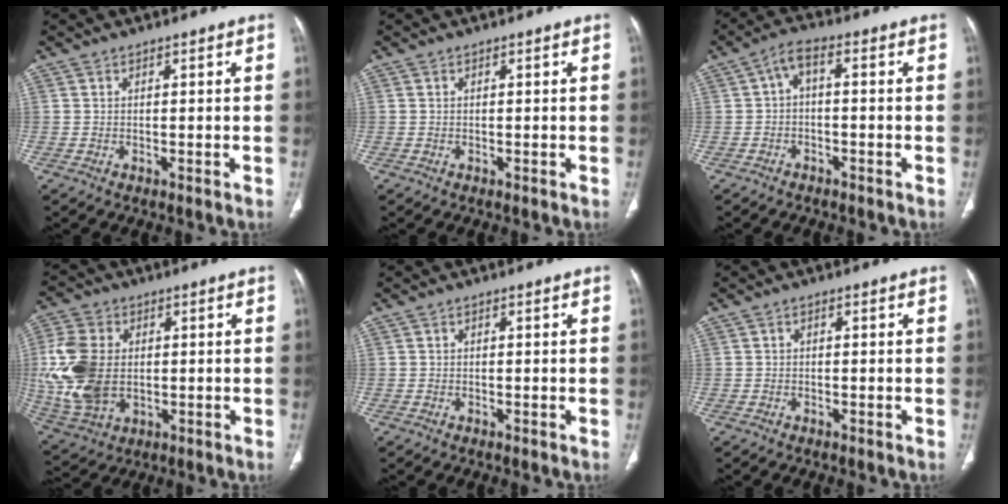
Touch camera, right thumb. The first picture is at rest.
{"total": 0.0}
{"total": 3.7, "force": [-0.7, 1.7, 3.2], "torque": [-0.055, 0.025, -0.021]}
{"total": 15.6, "force": [0.1, 10.8, 11.2], "torque": [-0.247, -0.003, 0.014]}
{"total": 0.0}
{"total": 0.5, "force": [-0.2, 0.3, 0.4], "torque": [-0.004, 0.002, -0.009]}